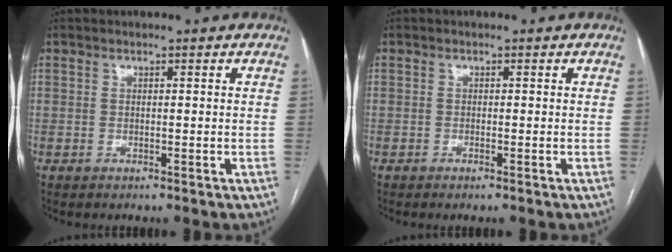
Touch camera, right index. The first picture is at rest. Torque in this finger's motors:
{"motor_torque": [0.28, -0.17, 0.04, -0.01]}